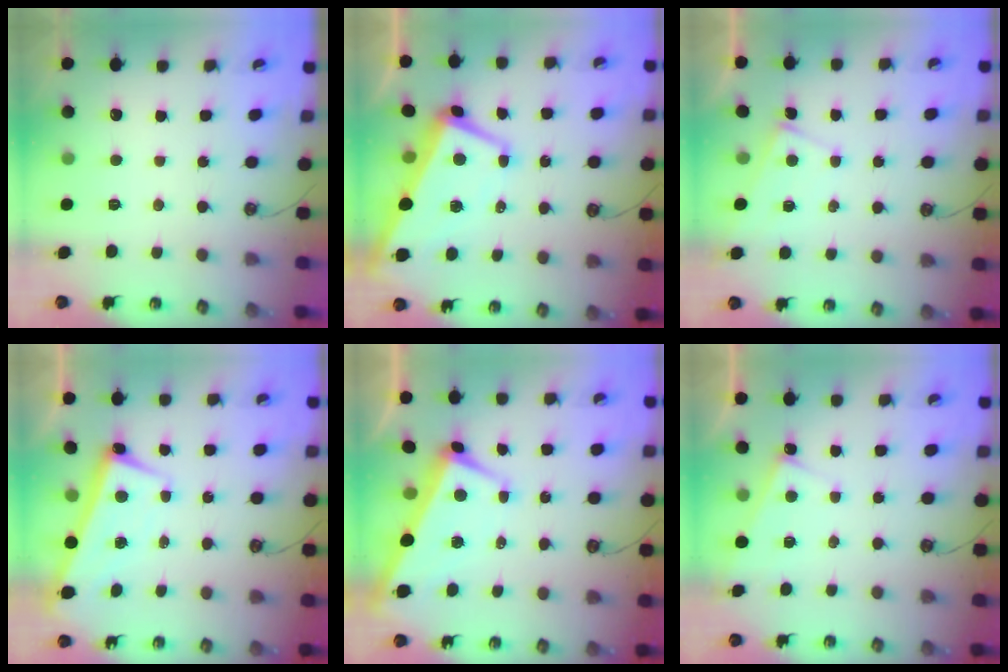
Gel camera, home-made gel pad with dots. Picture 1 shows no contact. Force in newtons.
{"total": 1.4, "press": 0.9, "slide": 1.0}
{"total": 2.8, "press": 2.8, "slide": 0.1}
{"total": 2.5, "press": 2.4, "slide": 0.7}
{"total": 1.6, "press": 1.3, "slide": 0.9}
{"total": 4.9, "press": 4.9, "slide": 0.3}